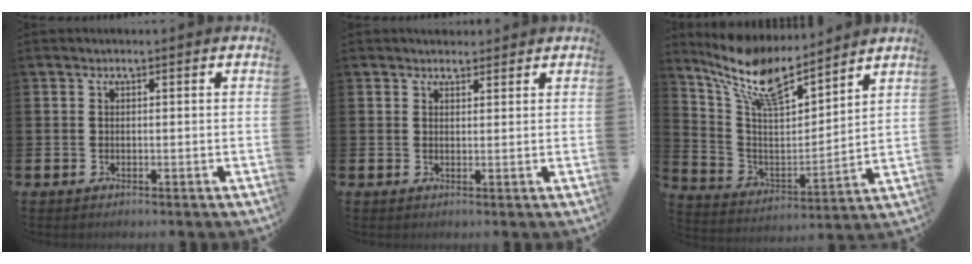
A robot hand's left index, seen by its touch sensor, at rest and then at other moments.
{"total": 2.3, "force": [2.1, 0.7, -0.1], "torque": [0.005, -0.007, 0.039]}
{"total": 11.4, "force": [9.6, 3.1, 5.3], "torque": [-0.147, -0.046, 0.172]}